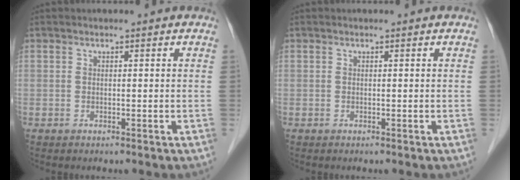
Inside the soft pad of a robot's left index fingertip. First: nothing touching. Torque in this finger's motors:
{"motor_torque": [-0.01, 0.01, 0.01, 0.00]}